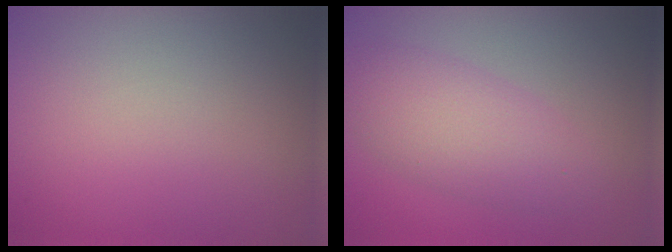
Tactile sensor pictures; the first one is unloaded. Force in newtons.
{"total": 4.4, "press": 4.4, "slide": 0.1}